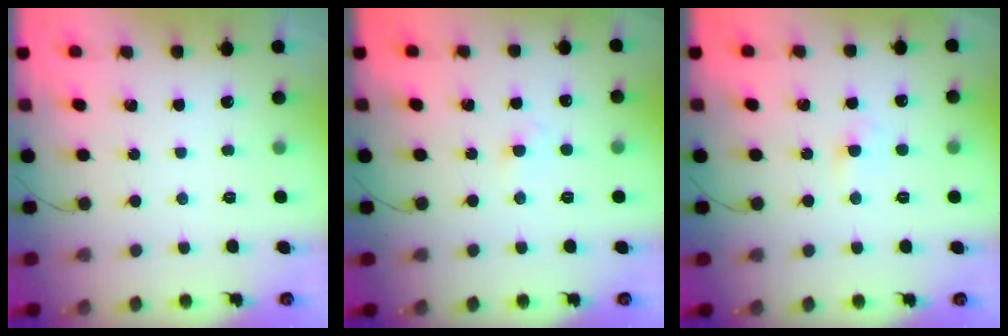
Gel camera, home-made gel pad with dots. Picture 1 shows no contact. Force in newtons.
{"total": 1.9, "press": 1.6, "slide": 1.0}
{"total": 2.4, "press": 2.2, "slide": 0.9}